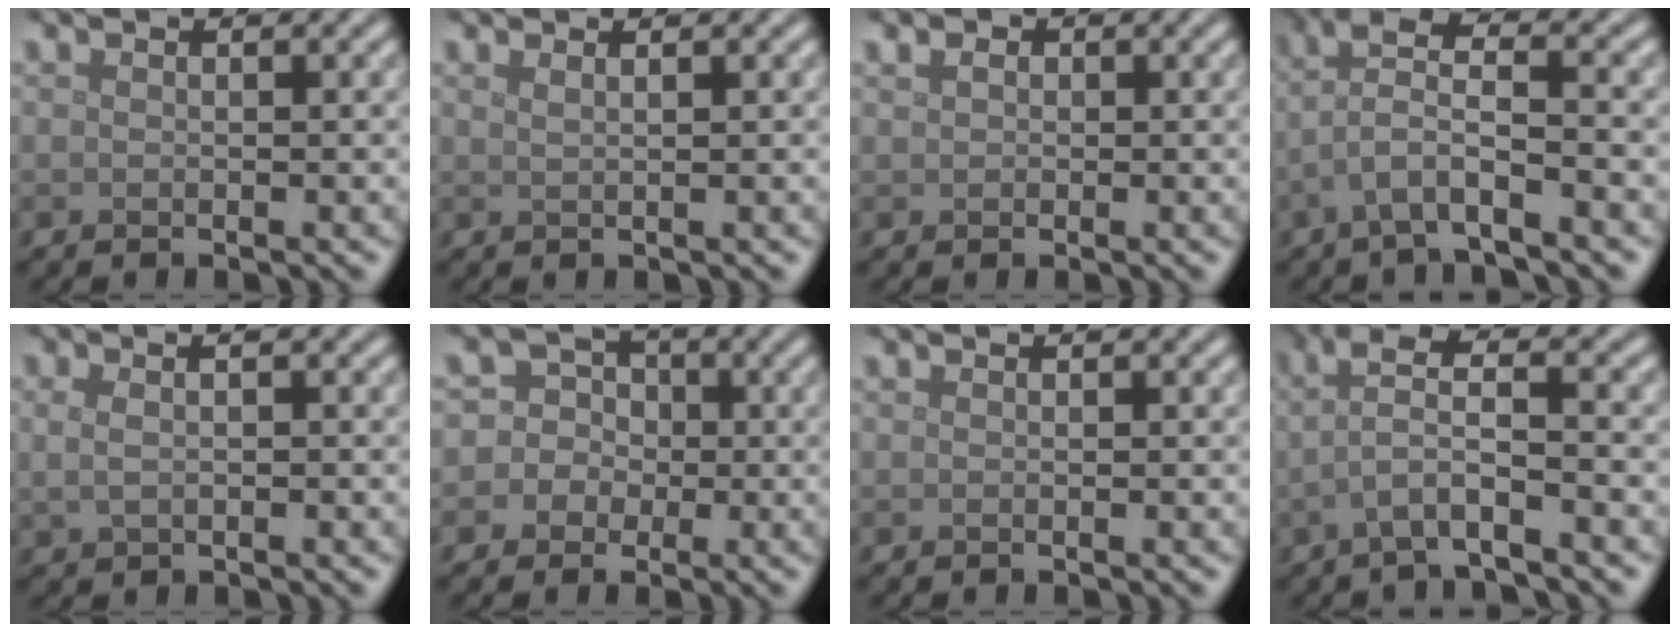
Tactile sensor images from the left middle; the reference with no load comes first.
{"total": 1.3, "force": [0.8, 0.6, 0.8], "torque": [-0.003, -0.001, 0.002]}
{"total": 1.0, "force": [0.4, 0.9, 0.3], "torque": [-0.004, 0.003, 0.001]}
{"total": 4.2, "force": [-1.3, 1.0, 3.9], "torque": [-0.083, 0.011, -0.031]}
{"total": 2.7, "force": [0.9, 1.6, 2.0], "torque": [-0.039, 0.014, 0.007]}
{"total": 5.7, "force": [-0.4, 5.5, 1.2], "torque": [-0.002, 0.031, -0.046]}
{"total": 0.0}
{"total": 3.9, "force": [-0.8, 0.8, 3.7], "torque": [-0.077, 0.009, -0.020]}